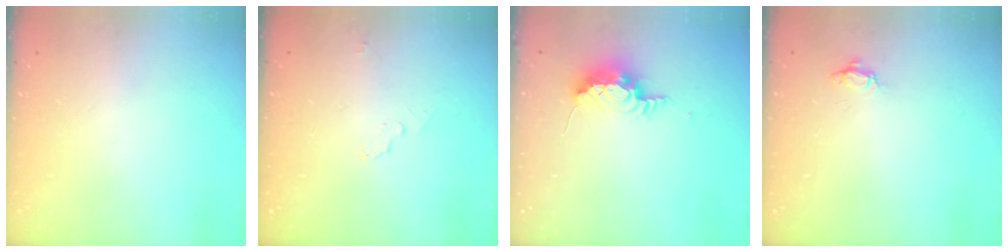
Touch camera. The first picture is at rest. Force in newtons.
{"total": 4.2, "press": 3.6, "slide": 2.1}
{"total": 9.1, "press": 8.6, "slide": 3.0}
{"total": 3.4, "press": 3.3, "slide": 0.5}